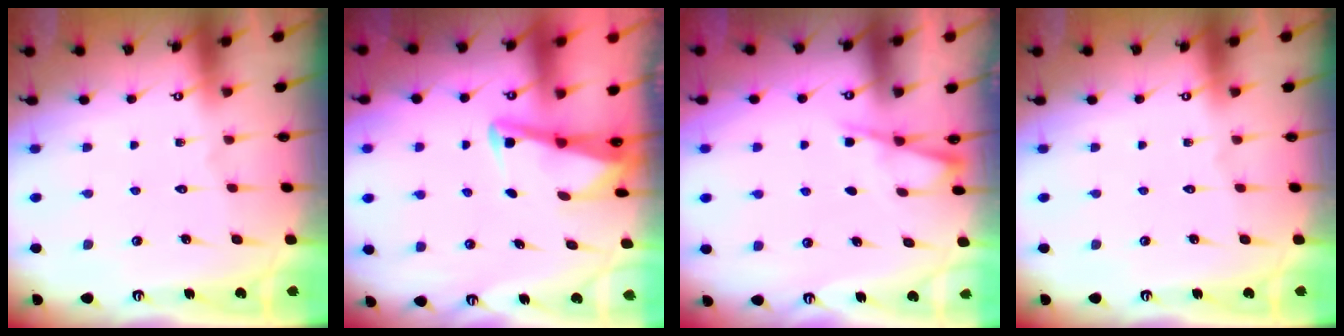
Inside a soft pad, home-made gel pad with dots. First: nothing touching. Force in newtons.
{"total": 3.0, "press": 3.0, "slide": 0.4}
{"total": 2.7, "press": 2.7, "slide": 0.3}
{"total": 0.0}